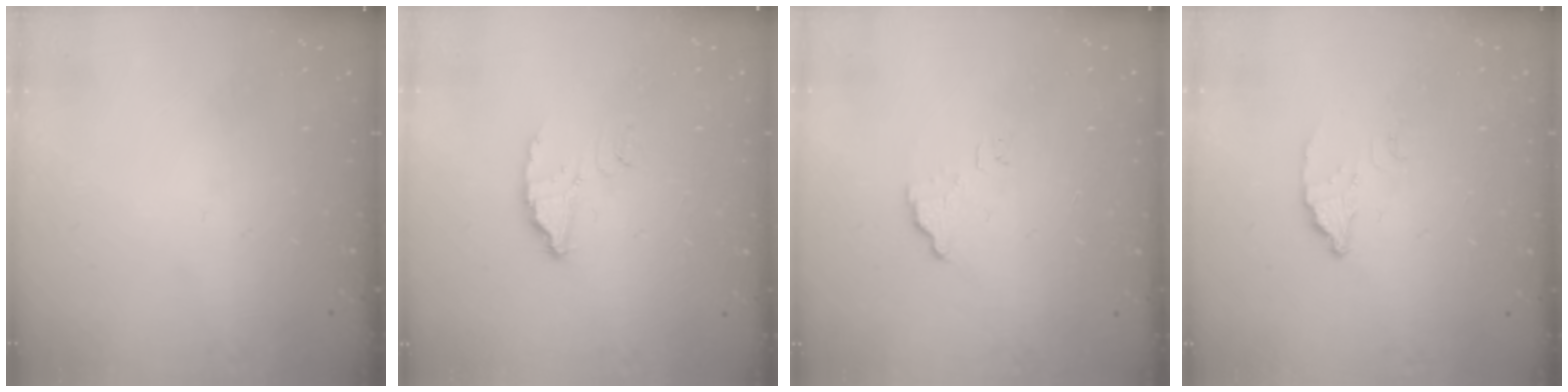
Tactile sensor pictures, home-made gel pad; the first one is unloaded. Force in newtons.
{"total": 2.6, "press": 2.6, "slide": 0.2}
{"total": 2.3, "press": 2.3, "slide": 0.1}
{"total": 2.8, "press": 2.7, "slide": 0.2}